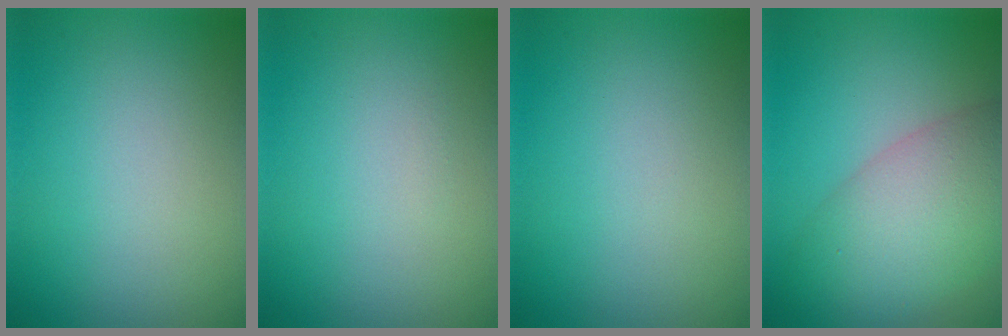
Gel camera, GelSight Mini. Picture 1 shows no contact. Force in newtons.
{"total": 0.0}
{"total": 0.0}
{"total": 7.7, "press": 7.7, "slide": 0.5}